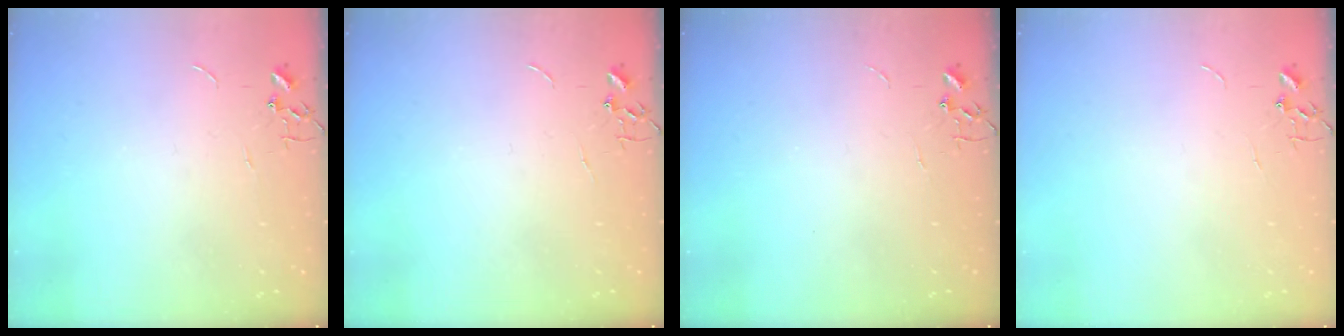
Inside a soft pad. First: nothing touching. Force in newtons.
{"total": 0.0}
{"total": 0.0}
{"total": 0.0}